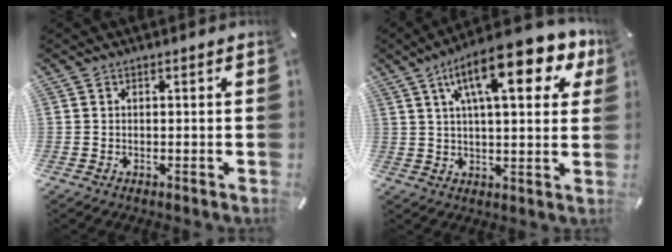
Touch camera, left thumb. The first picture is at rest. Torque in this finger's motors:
{"motor_torque": [2.69, 2.31, 2.25, -0.52, 0.21]}